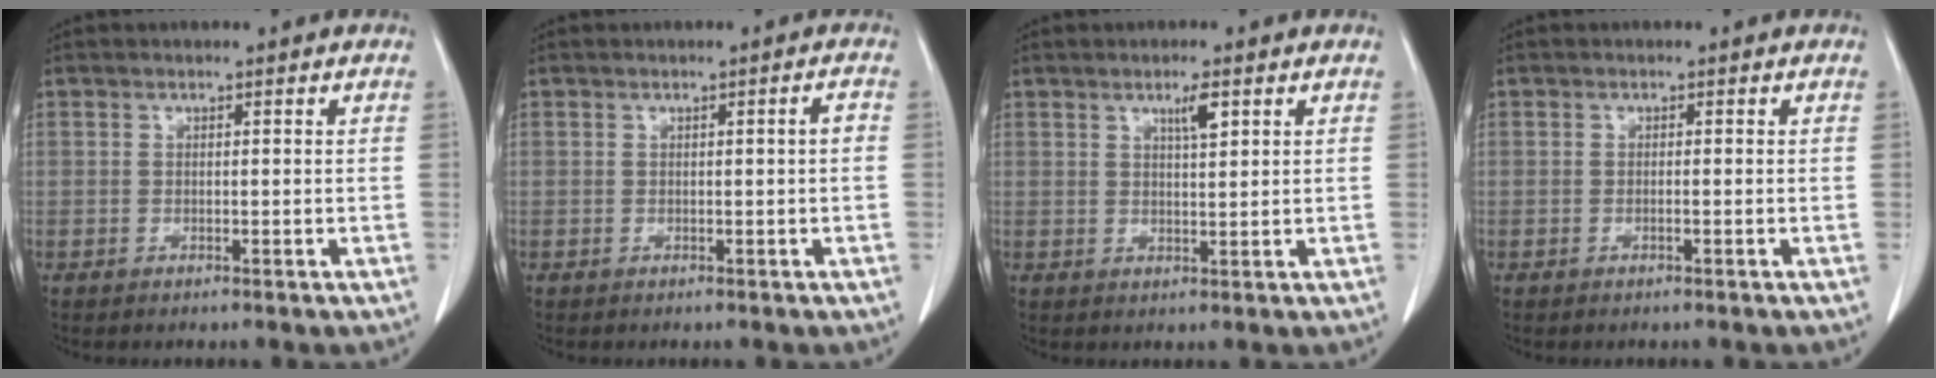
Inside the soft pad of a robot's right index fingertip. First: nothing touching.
{"total": 1.2, "force": [-0.1, 0.0, 1.2], "torque": [-0.020, 0.002, -0.001]}
{"total": 2.9, "force": [1.6, 0.3, 2.5], "torque": [-0.045, -0.003, 0.026]}
{"total": 0.0}